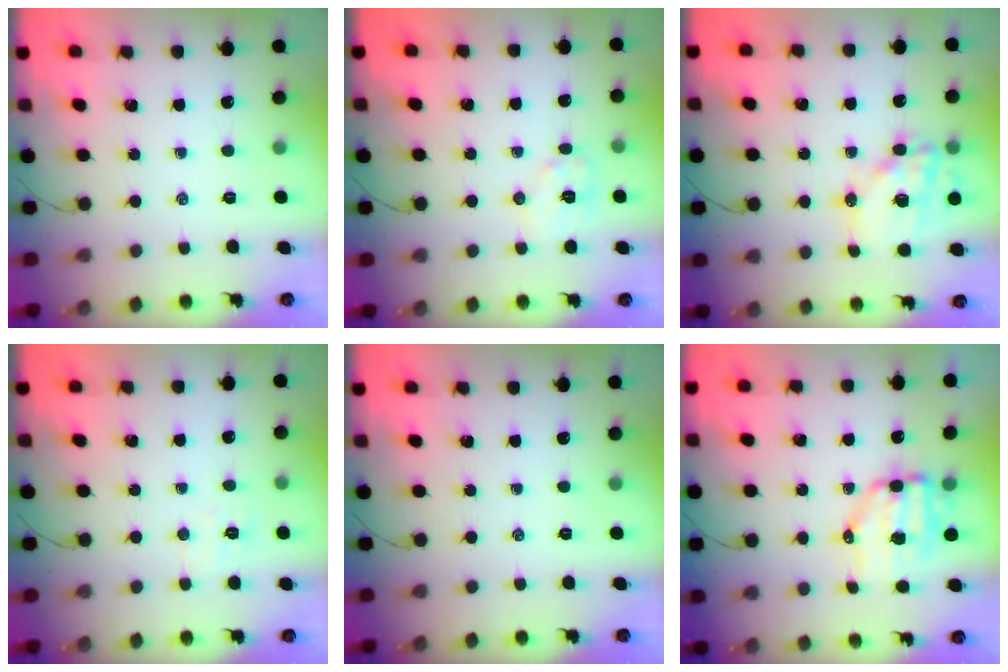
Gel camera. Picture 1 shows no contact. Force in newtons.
{"total": 7.1, "press": 7.1, "slide": 0.5}
{"total": 16.0, "press": 15.5, "slide": 3.7}
{"total": 3.6, "press": 3.5, "slide": 0.9}
{"total": 0.0}
{"total": 8.0, "press": 7.8, "slide": 1.8}